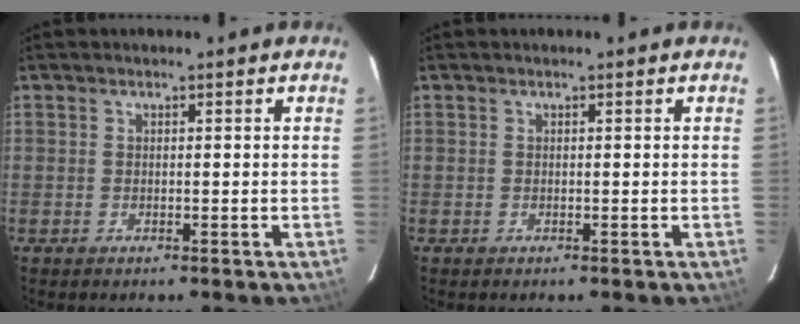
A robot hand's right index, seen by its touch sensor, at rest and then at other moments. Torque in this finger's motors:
{"motor_torque": [0.00, 0.00, 0.01, 0.00]}